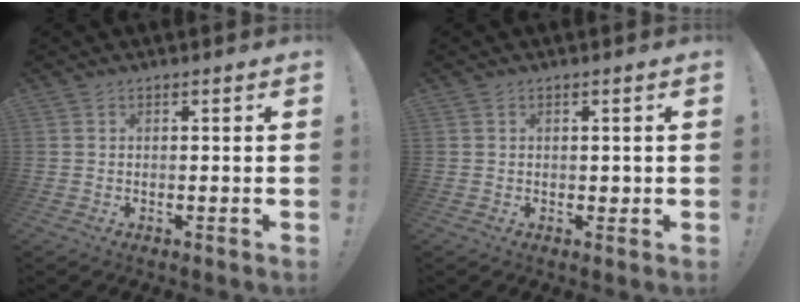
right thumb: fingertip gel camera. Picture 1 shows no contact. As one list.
[{"total": 1.3, "force": [0.2, 1.2, 0.5], "torque": [0.000, 0.002, 0.001]}]